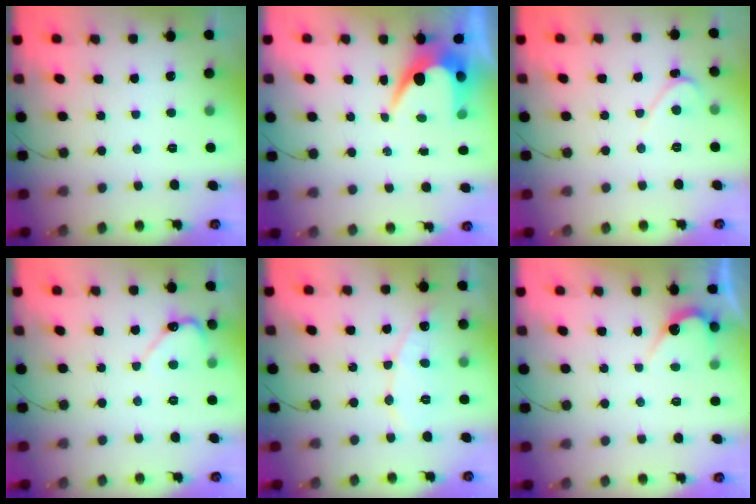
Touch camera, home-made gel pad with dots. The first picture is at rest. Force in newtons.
{"total": 6.1, "press": 6.0, "slide": 0.6}
{"total": 2.1, "press": 2.1, "slide": 0.2}
{"total": 5.2, "press": 5.2, "slide": 0.4}
{"total": 7.8, "press": 7.8, "slide": 0.7}
{"total": 5.4, "press": 5.4, "slide": 0.3}